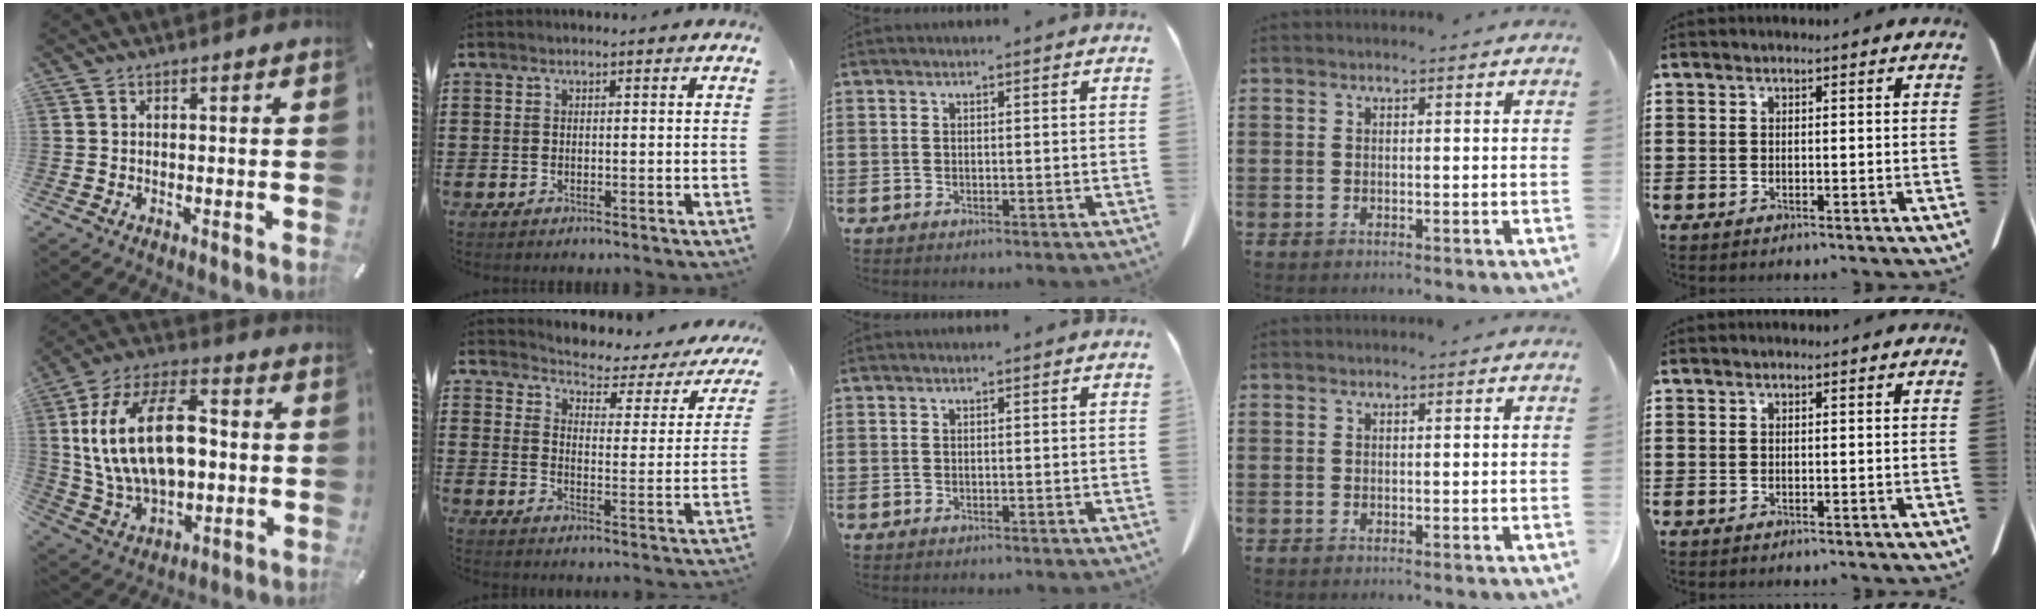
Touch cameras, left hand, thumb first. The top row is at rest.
{"thumb": {"total": 21.9, "force": [1.4, 14.1, 16.8], "torque": [-0.335, 0.012, 0.023]}, "index": {"total": 2.8, "force": [2.5, 0.9, 0.9], "torque": [-0.029, -0.026, 0.030]}}